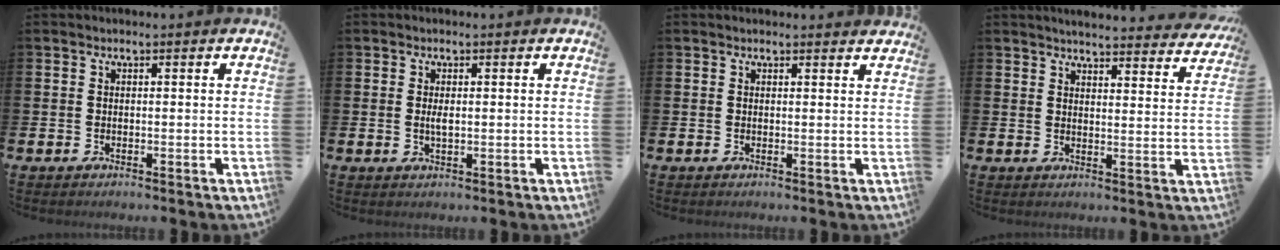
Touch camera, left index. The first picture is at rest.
{"total": 1.5, "force": [0.2, 0.5, 1.4], "torque": [-0.022, 0.001, 0.001]}
{"total": 0.8, "force": [0.8, 0.1, 0.1], "torque": [0.008, -0.003, 0.013]}
{"total": 4.2, "force": [4.1, 0.4, 0.6], "torque": [-0.014, -0.033, 0.070]}